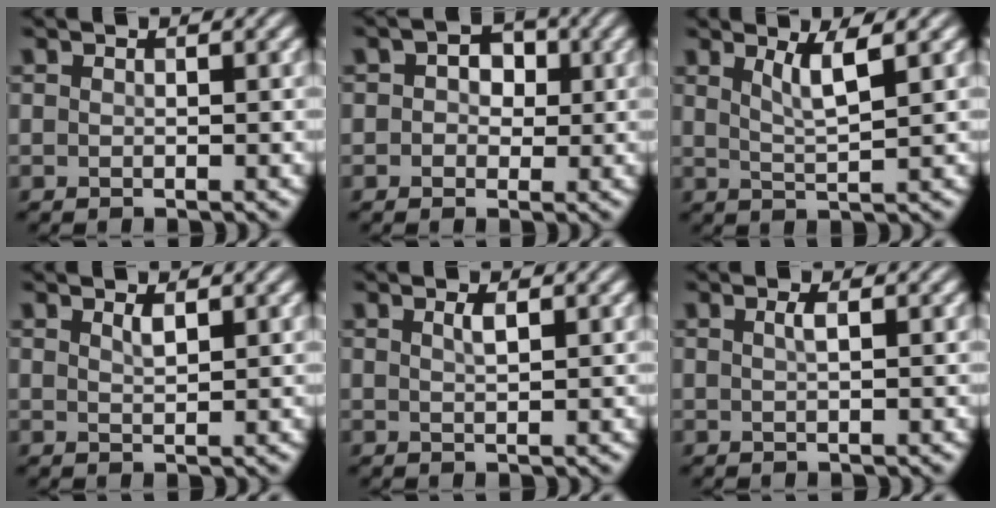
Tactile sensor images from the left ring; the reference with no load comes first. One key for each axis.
{"total": 3.0, "fx": 0.6, "fy": 2.3, "fz": 1.8, "tx": -0.017, "ty": 0.008, "tz": -0.008}
{"total": 2.8, "fx": 1.4, "fy": 0.5, "fz": 2.4, "tx": -0.039, "ty": -0.003, "tz": 0.028}
{"total": 1.1, "fx": 0.8, "fy": 0.2, "fz": 0.7, "tx": -0.015, "ty": 0.000, "tz": 0.014}
{"total": 1.2, "fx": 0.6, "fy": 0.3, "fz": 1.0, "tx": -0.017, "ty": 0.002, "tz": 0.010}
{"total": 1.2, "fx": 0.3, "fy": 0.3, "fz": 1.1, "tx": -0.018, "ty": 0.004, "tz": 0.004}